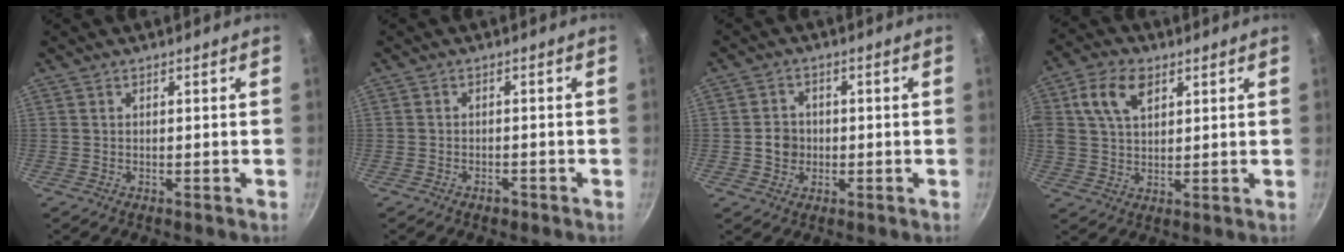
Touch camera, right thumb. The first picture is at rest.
{"total": 1.7, "force": [-1.2, 0.9, 0.8], "torque": [-0.011, 0.014, -0.016]}
{"total": 4.2, "force": [-0.5, 3.8, 1.7], "torque": [-0.008, 0.010, -0.011]}
{"total": 9.7, "force": [3.7, 6.1, 6.6], "torque": [-0.117, 0.006, 0.063]}